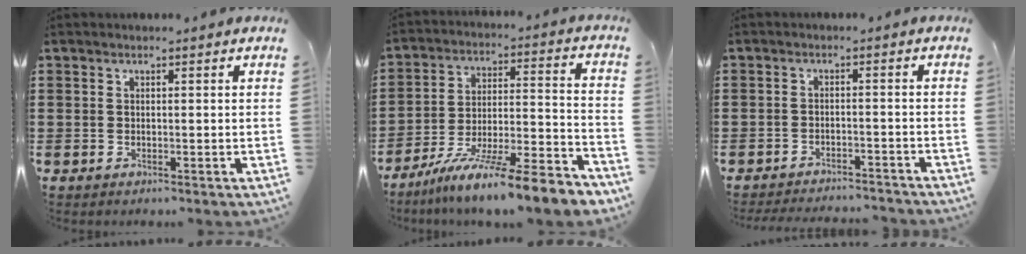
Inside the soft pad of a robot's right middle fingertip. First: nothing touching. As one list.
[{"total": 11.2, "force": [-9.4, -0.7, 6.0], "torque": [-0.093, 0.004, -0.179]}, {"total": 3.1, "force": [-3.1, 0.2, -0.2], "torque": [-0.001, 0.003, -0.067]}]